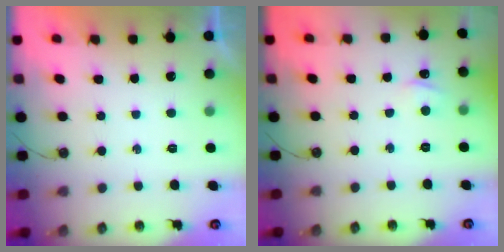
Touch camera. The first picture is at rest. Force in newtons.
{"total": 2.3, "press": 2.2, "slide": 0.3}